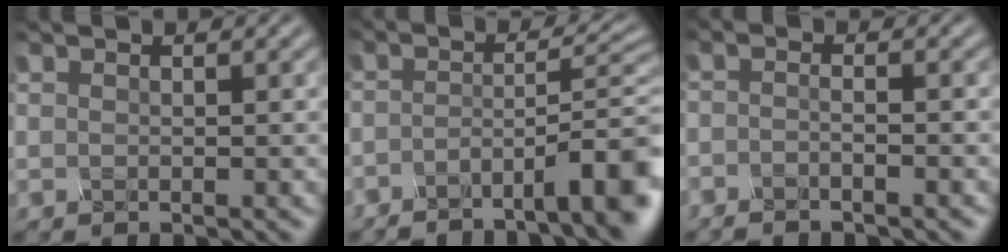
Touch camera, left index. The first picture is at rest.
{"total": 7.2, "force": [-5.2, 0.6, 4.9], "torque": [-0.074, 0.014, -0.073]}
{"total": 2.0, "force": [-1.9, 0.0, 0.6], "torque": [-0.003, -0.008, -0.026]}